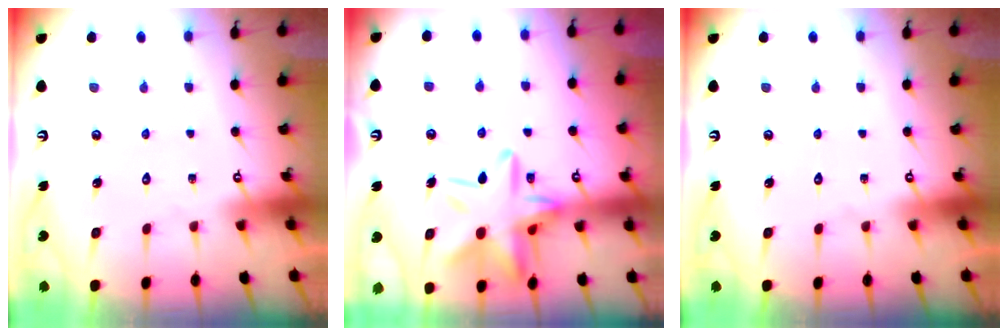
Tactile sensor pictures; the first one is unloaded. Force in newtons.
{"total": 18.2, "press": 18.1, "slide": 1.3}
{"total": 0.0}